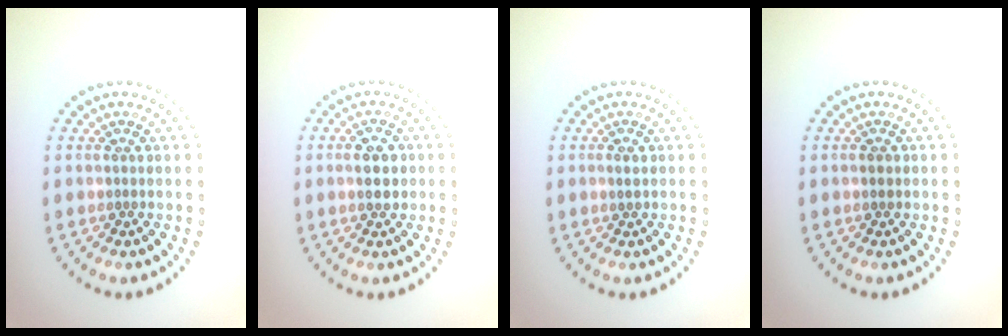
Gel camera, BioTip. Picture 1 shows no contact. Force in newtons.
{"total": 2.7, "press": 2.7, "slide": 0.1}
{"total": 0.8, "press": 0.8, "slide": 0.1}
{"total": 0.9, "press": 0.9, "slide": 0.0}